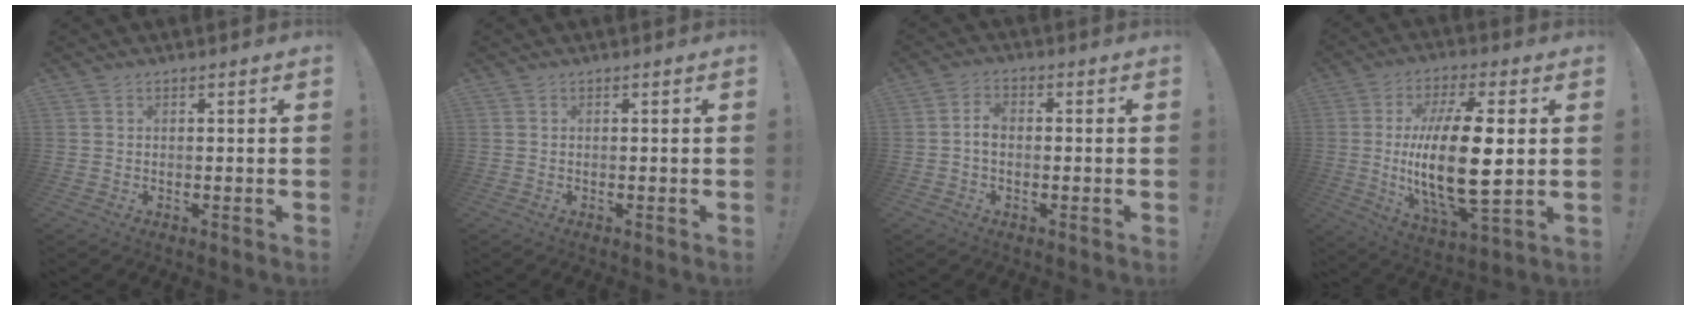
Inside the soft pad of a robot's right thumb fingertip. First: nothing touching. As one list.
[{"total": 0.0}, {"total": 3.1, "force": [-0.3, 2.1, 2.2], "torque": [-0.048, 0.009, -0.003]}, {"total": 20.8, "force": [0.7, 7.0, 19.6], "torque": [-0.393, -0.020, 0.003]}]